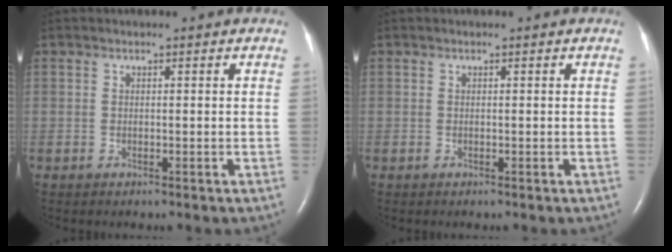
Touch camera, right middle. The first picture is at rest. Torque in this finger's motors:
{"motor_torque": [0.12, -0.06, -0.03, 0.01]}